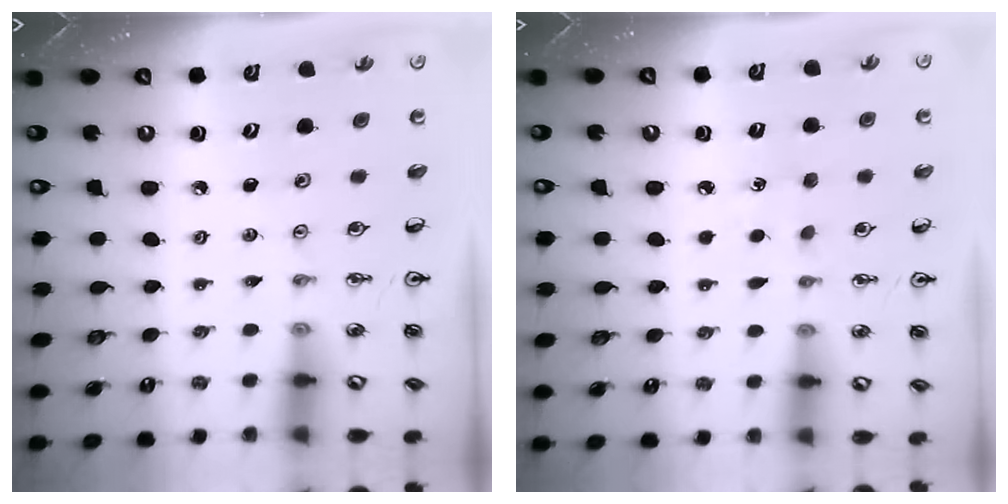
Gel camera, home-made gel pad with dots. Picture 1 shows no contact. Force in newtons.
{"total": 2.9, "press": 2.8, "slide": 0.4}